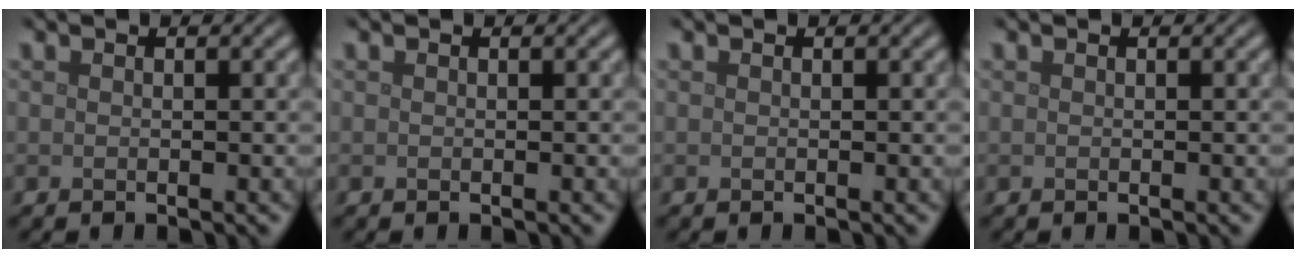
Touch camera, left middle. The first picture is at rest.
{"total": 0.0}
{"total": 0.0}
{"total": 0.0}